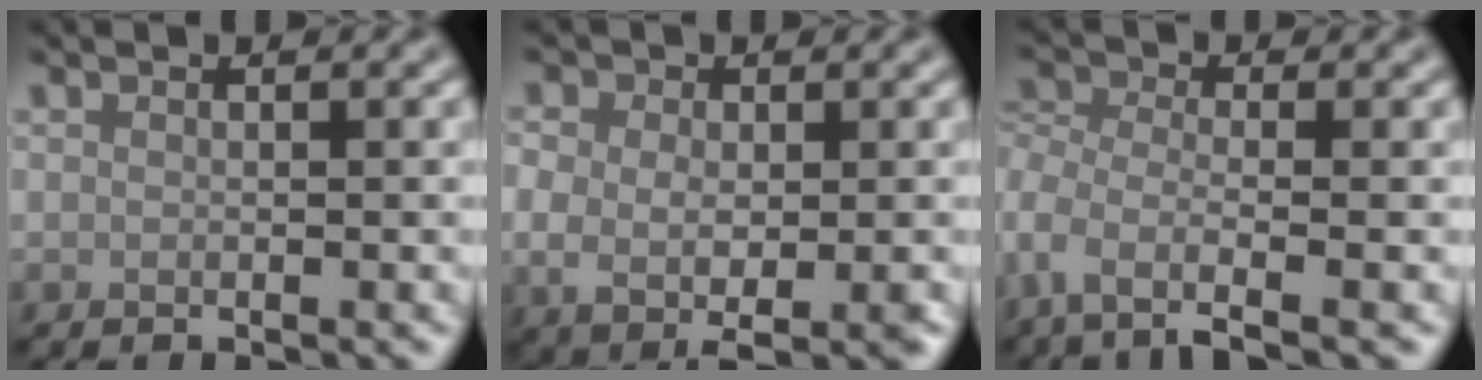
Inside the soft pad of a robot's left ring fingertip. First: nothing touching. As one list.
[{"total": 4.4, "force": [-0.5, 2.9, 3.3], "torque": [-0.060, -0.011, -0.003]}, {"total": 5.4, "force": [-2.5, 2.5, 4.1], "torque": [-0.086, -0.011, -0.043]}]